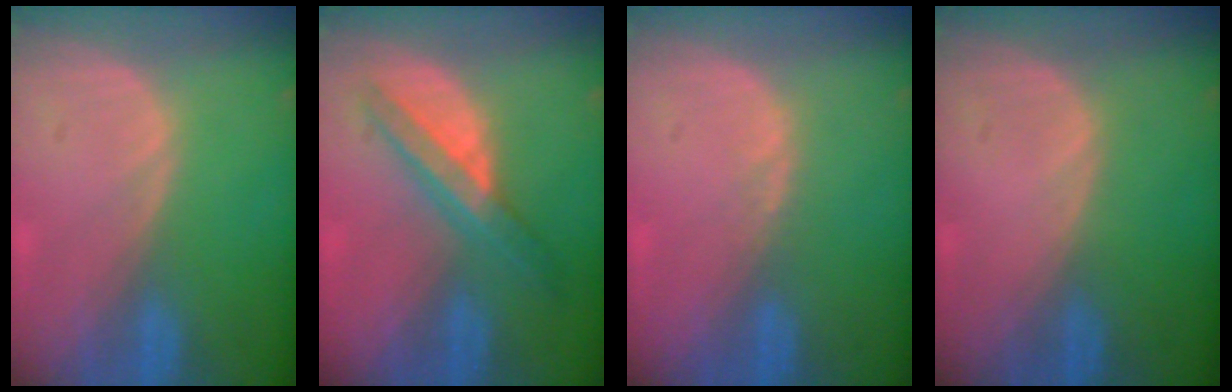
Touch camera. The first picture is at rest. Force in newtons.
{"total": 7.1, "press": 6.0, "slide": 3.7}
{"total": 0.8, "press": 0.8, "slide": 0.3}
{"total": 0.0}